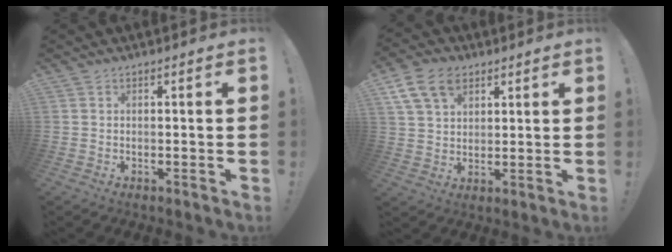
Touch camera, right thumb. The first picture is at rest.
{"total": 11.6, "force": [6.1, 7.9, 5.9], "torque": [-0.101, -0.018, 0.120]}